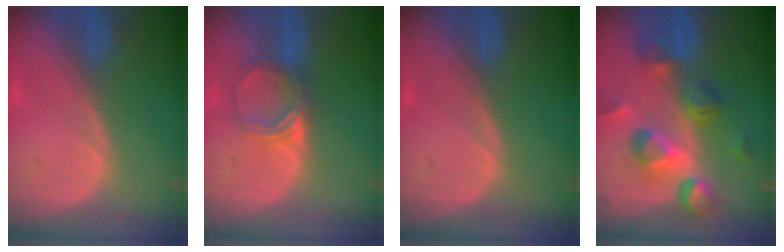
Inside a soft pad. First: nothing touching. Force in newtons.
{"total": 5.0, "press": 4.6, "slide": 2.1}
{"total": 0.0}
{"total": 10.3, "press": 9.3, "slide": 4.6}